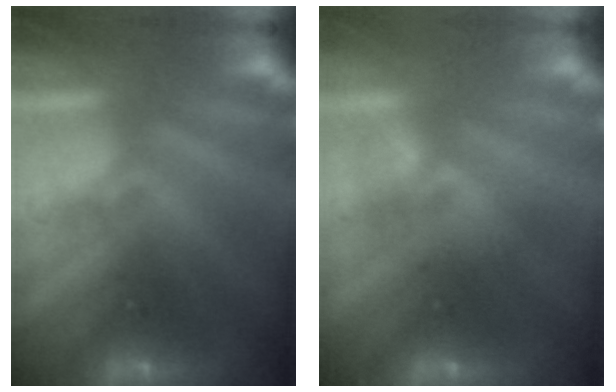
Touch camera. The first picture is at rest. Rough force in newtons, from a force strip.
{"total": 1.6}